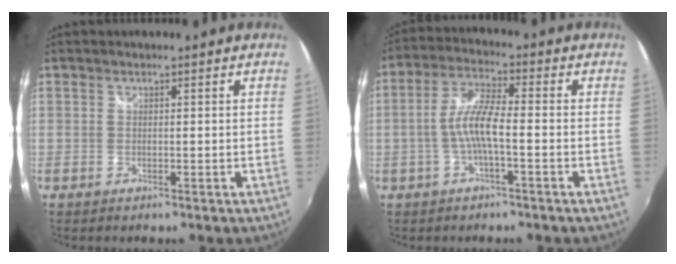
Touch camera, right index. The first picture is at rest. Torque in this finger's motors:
{"motor_torque": [1.18, -0.46, 0.63, 0.17]}